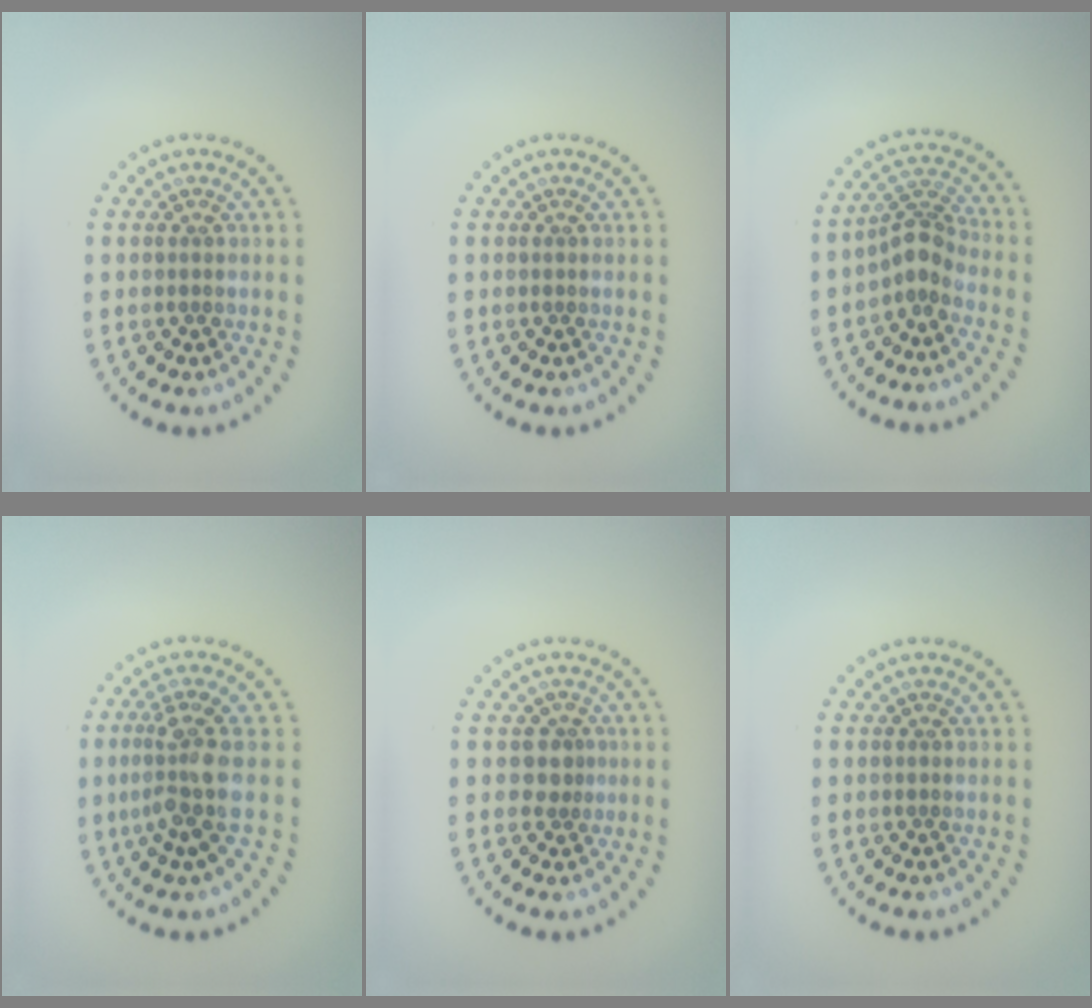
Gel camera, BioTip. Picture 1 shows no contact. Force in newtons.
{"total": 0.0}
{"total": 2.9, "press": 2.1, "slide": 1.9}
{"total": 3.6, "press": 2.8, "slide": 2.3}
{"total": 1.3, "press": 0.8, "slide": 0.9}
{"total": 0.0}